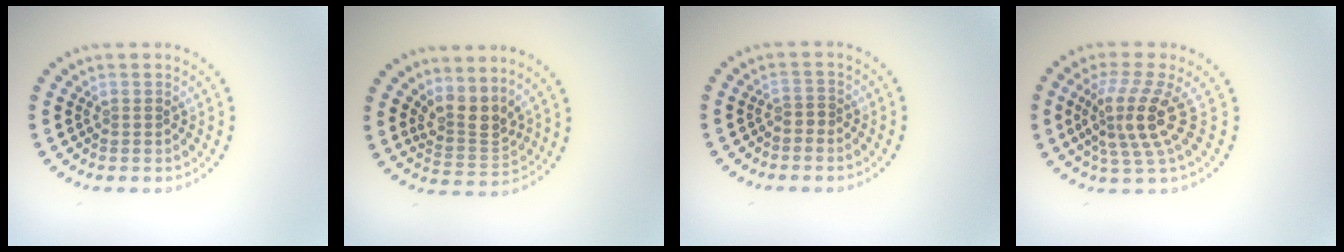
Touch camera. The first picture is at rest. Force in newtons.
{"total": 2.9, "press": 2.2, "slide": 1.9}
{"total": 0.6, "press": 0.4, "slide": 0.5}
{"total": 4.3, "press": 3.1, "slide": 3.0}